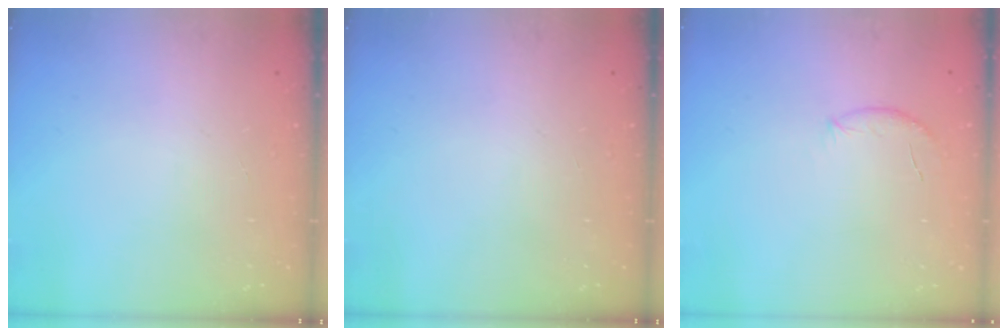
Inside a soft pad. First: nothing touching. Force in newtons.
{"total": 0.0}
{"total": 6.9, "press": 6.7, "slide": 1.8}